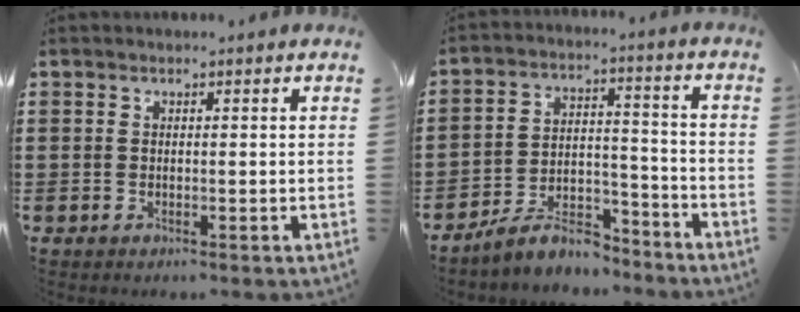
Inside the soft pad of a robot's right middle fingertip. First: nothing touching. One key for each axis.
{"total": 7.6, "fx": -6.8, "fy": 2.2, "fz": 2.5, "tx": -0.047, "ty": 0.018, "tz": -0.129}